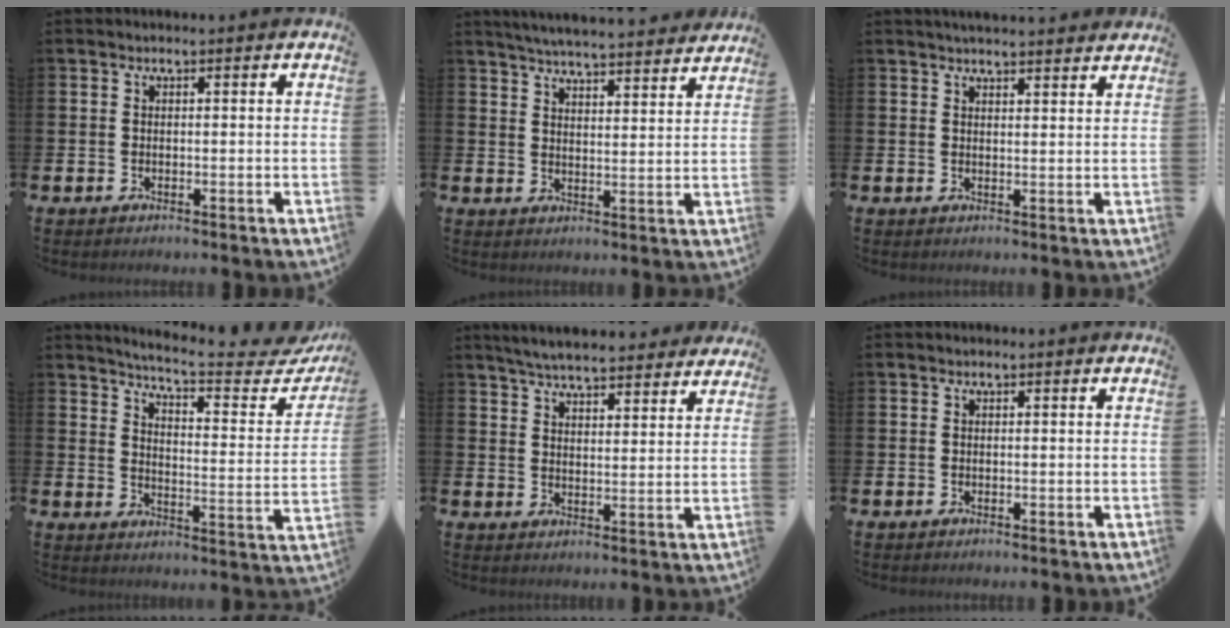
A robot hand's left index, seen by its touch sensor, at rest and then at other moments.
{"total": 5.6, "force": [5.6, 0.1, 0.8], "torque": [-0.030, -0.037, 0.099]}
{"total": 3.2, "force": [3.2, 0.2, 0.3], "torque": [-0.011, -0.015, 0.058]}
{"total": 6.2, "force": [5.7, 0.1, 2.5], "torque": [-0.059, -0.051, 0.089]}
{"total": 6.0, "force": [5.8, 0.7, 1.2], "torque": [-0.041, -0.029, 0.104]}
{"total": 0.0}